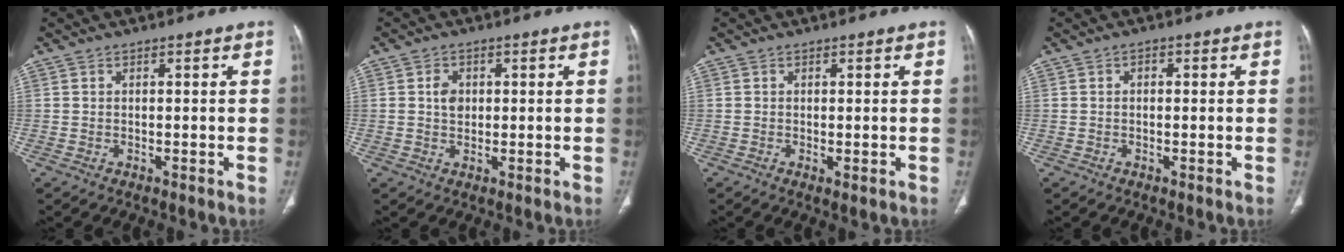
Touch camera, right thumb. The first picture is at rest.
{"total": 3.2, "force": [0.6, 2.4, 2.0], "torque": [-0.026, 0.000, 0.010]}
{"total": 1.0, "force": [-0.2, 0.4, 1.0], "torque": [-0.022, -0.006, -0.002]}
{"total": 1.2, "force": [0.2, 0.7, 0.9], "torque": [-0.016, 0.007, 0.004]}